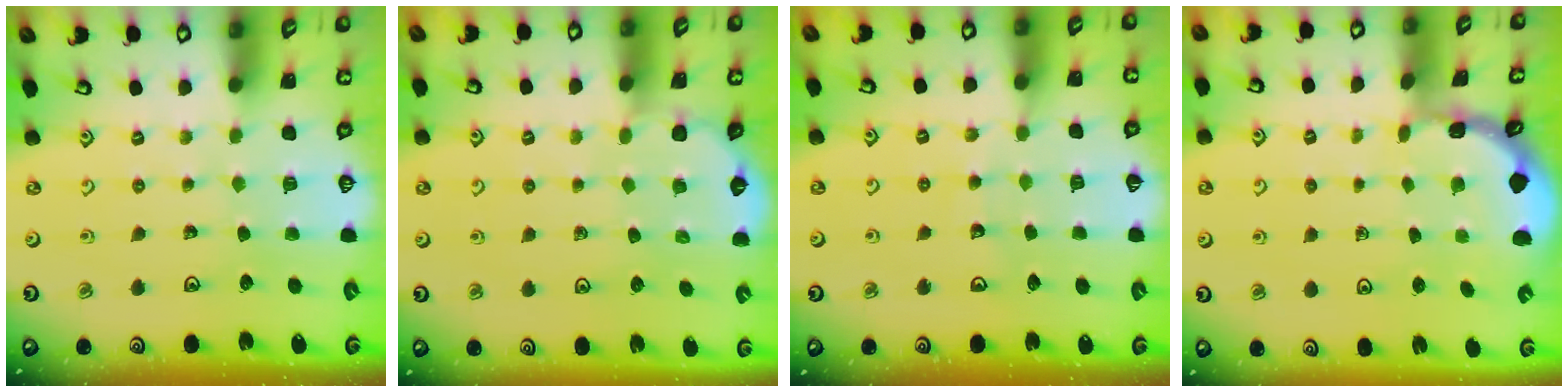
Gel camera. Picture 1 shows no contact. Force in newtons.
{"total": 3.0, "press": 2.9, "slide": 0.5}
{"total": 6.2, "press": 6.2, "slide": 0.8}
{"total": 1.1, "press": 1.0, "slide": 0.1}